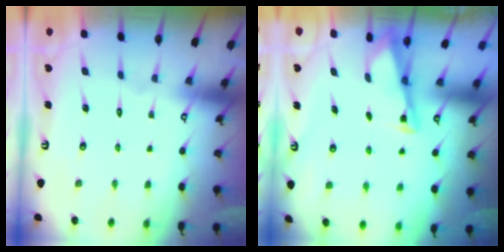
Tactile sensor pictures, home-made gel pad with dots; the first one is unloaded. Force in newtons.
{"total": 3.0, "press": 3.0, "slide": 0.3}